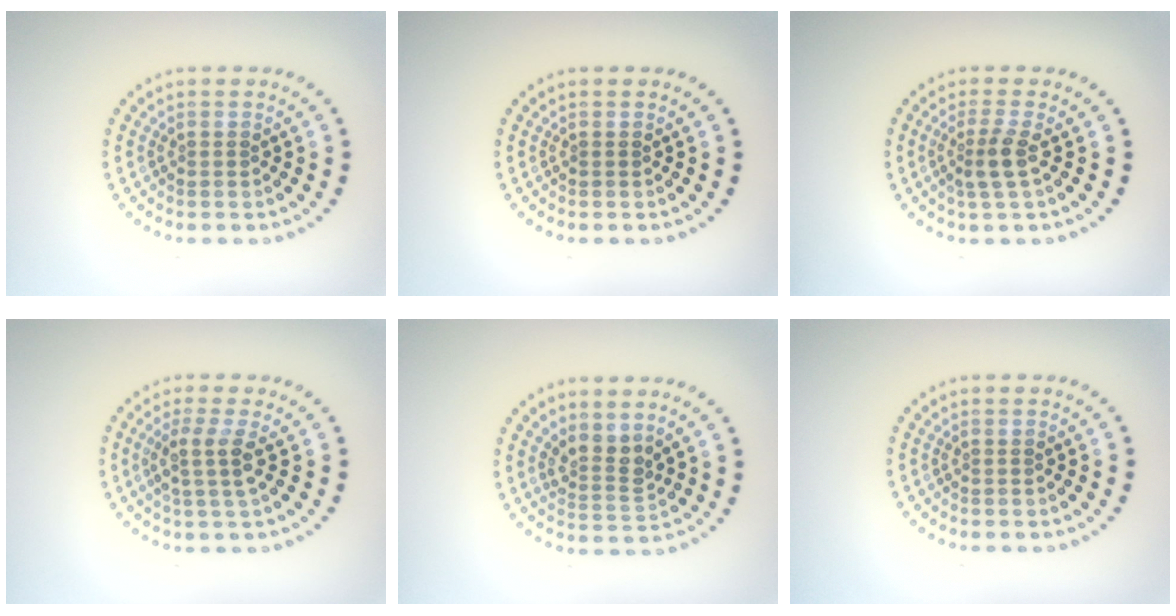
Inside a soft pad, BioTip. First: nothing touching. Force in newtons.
{"total": 0.0}
{"total": 2.1, "press": 1.8, "slide": 1.2}
{"total": 2.5, "press": 2.0, "slide": 1.5}
{"total": 2.6, "press": 1.9, "slide": 1.8}
{"total": 0.0}